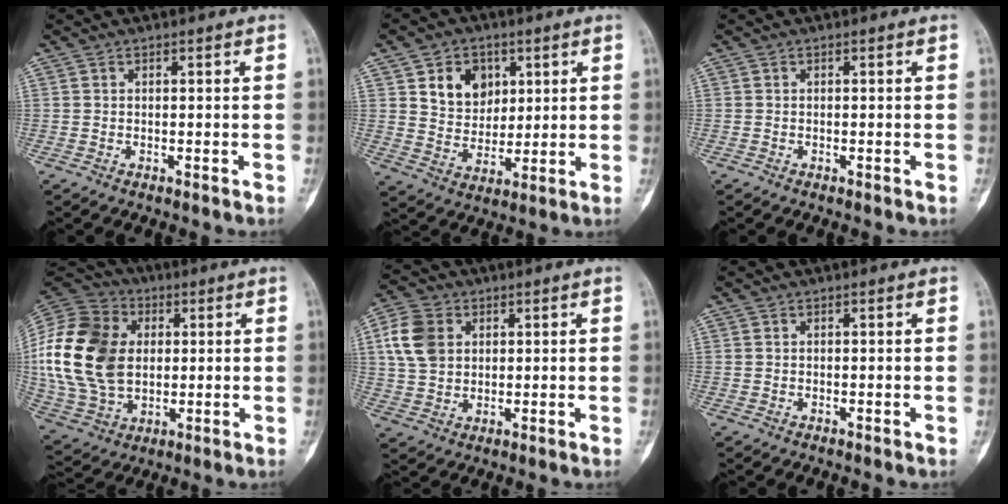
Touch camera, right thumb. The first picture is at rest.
{"total": 9.8, "force": [3.7, 7.6, 4.9], "torque": [-0.042, -0.018, 0.069]}
{"total": 0.0}
{"total": 23.8, "force": [2.2, 17.5, 15.9], "torque": [-0.322, 0.004, 0.049]}
{"total": 9.0, "force": [2.4, 6.9, 5.2], "torque": [-0.088, 0.004, 0.045]}
{"total": 0.0}